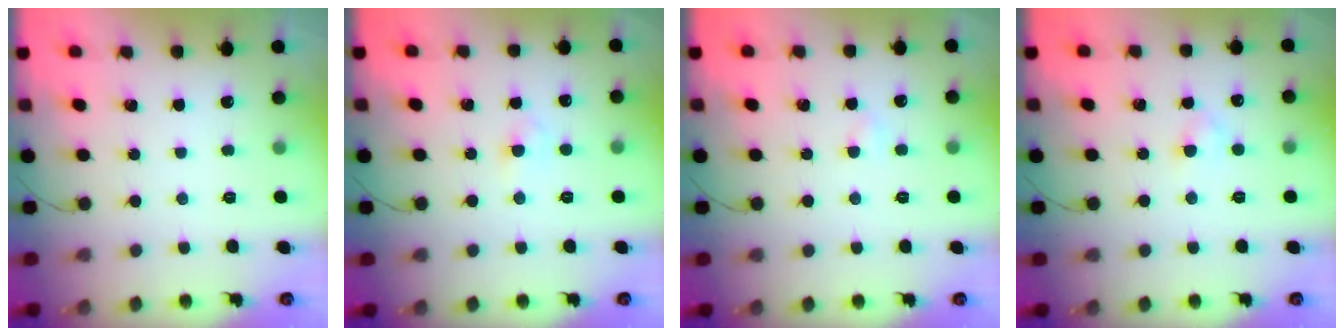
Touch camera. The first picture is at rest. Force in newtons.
{"total": 2.1, "press": 1.9, "slide": 0.9}
{"total": 2.4, "press": 2.3, "slide": 0.8}
{"total": 2.4, "press": 2.1, "slide": 1.2}